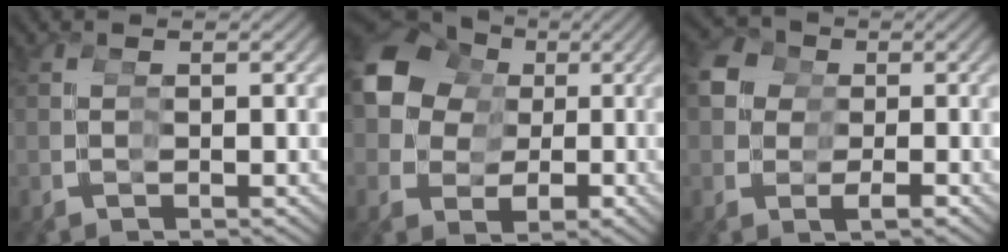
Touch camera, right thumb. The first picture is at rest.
{"total": 12.0, "force": [2.2, 9.7, 6.7], "torque": [-0.136, -0.021, 0.044]}
{"total": 5.5, "force": [0.9, 4.9, 2.4], "torque": [-0.049, -0.023, 0.021]}